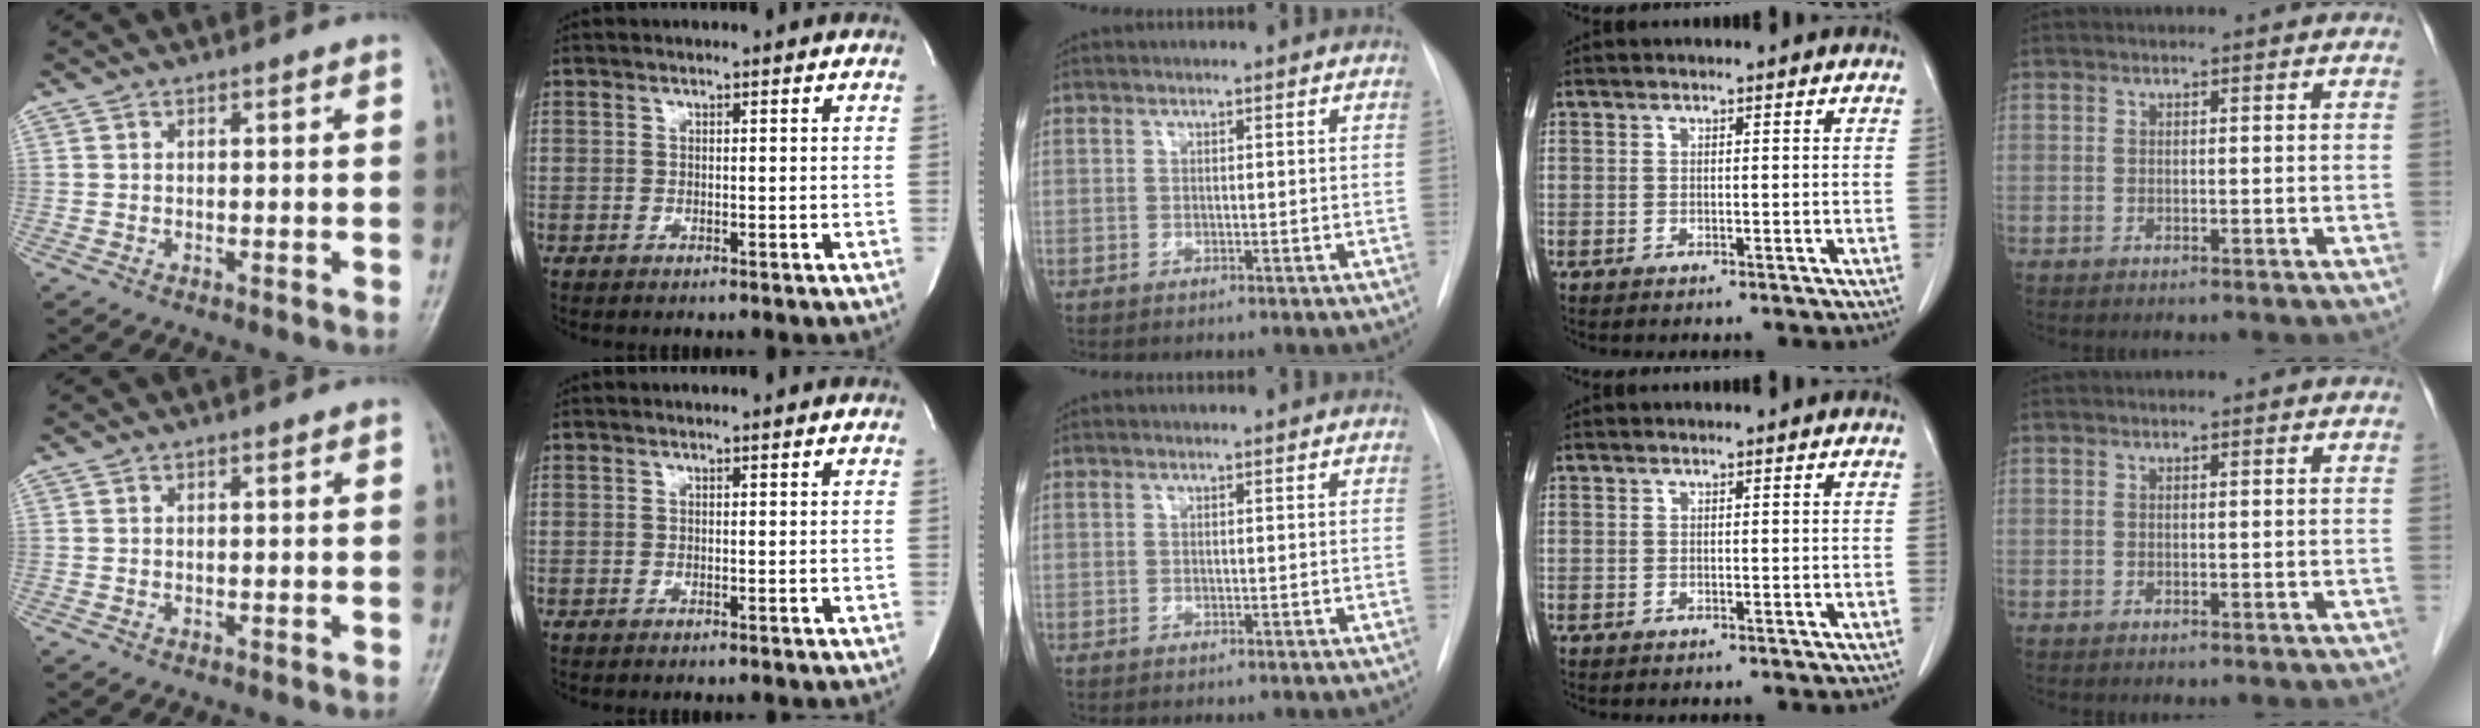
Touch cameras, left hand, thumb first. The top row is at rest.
{}